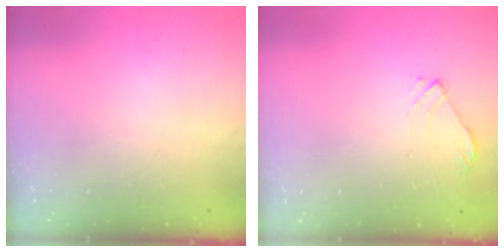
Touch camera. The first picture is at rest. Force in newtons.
{"total": 2.5, "press": 2.4, "slide": 0.7}